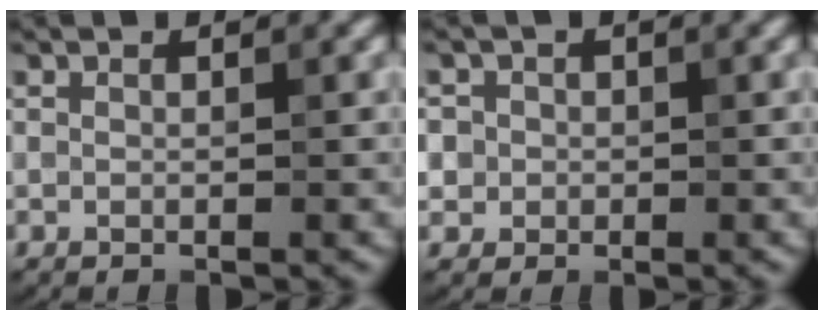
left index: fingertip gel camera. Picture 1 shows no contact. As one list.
[{"total": 2.9, "force": [0.4, 2.8, 0.7], "torque": [0.005, 0.013, -0.002]}]